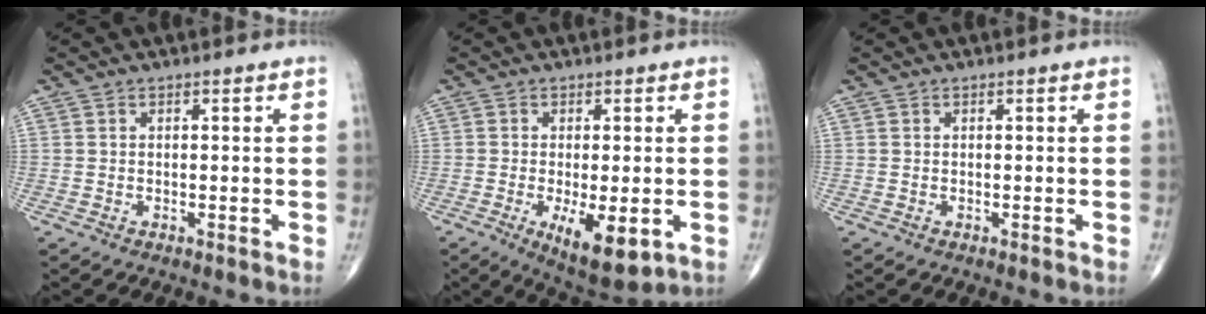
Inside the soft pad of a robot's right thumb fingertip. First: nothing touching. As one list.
[{"total": 9.6, "force": [-2.8, 3.6, 8.4], "torque": [-0.129, -0.019, -0.036]}, {"total": 0.0}]